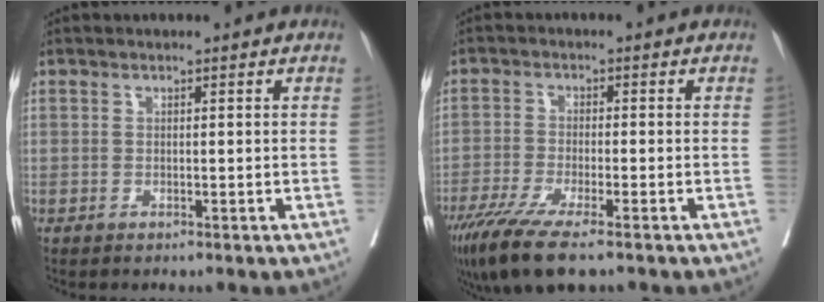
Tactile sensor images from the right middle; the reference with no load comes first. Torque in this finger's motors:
{"motor_torque": [1.12, -1.02, 0.22, 0.10]}